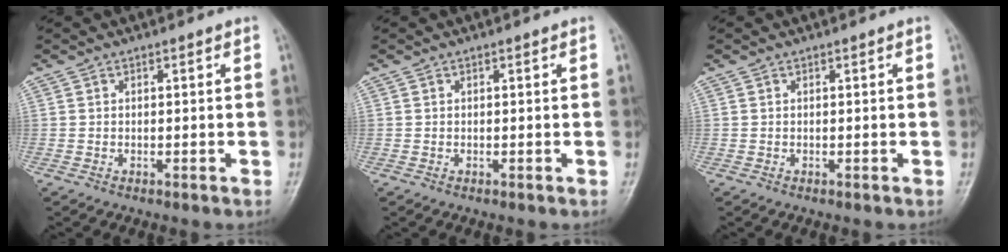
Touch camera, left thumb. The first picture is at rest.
{"total": 0.0}
{"total": 0.0}